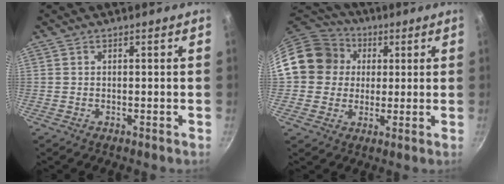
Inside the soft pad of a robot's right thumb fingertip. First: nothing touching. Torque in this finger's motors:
{"motor_torque": [0.81, 2.96, 0.51, -0.61, 0.18]}